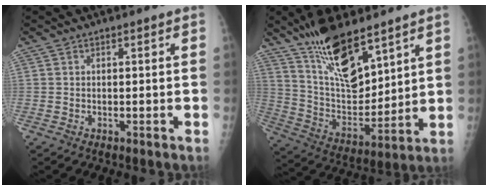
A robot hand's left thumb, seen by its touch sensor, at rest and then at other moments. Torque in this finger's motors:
{"motor_torque": [0.42, 0.52, 1.35, -1.41, 0.34]}